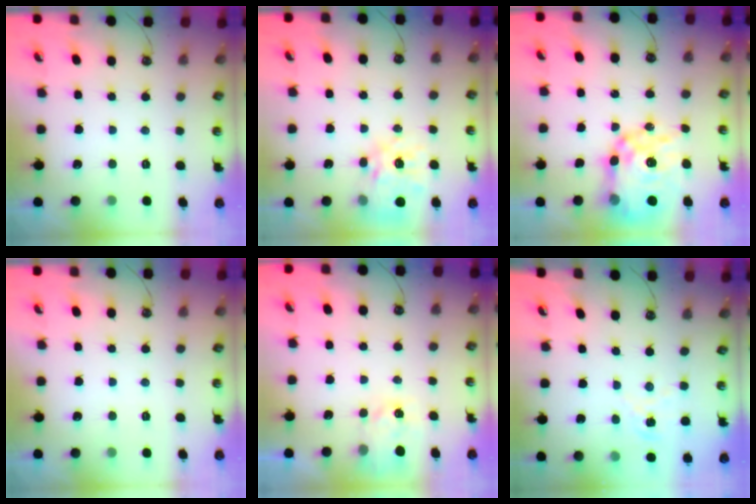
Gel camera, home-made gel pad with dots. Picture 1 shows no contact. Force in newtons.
{"total": 15.4, "press": 15.3, "slide": 1.3}
{"total": 19.9, "press": 19.9, "slide": 1.5}
{"total": 0.0}
{"total": 3.4, "press": 3.4, "slide": 0.4}
{"total": 1.2, "press": 1.1, "slide": 0.2}